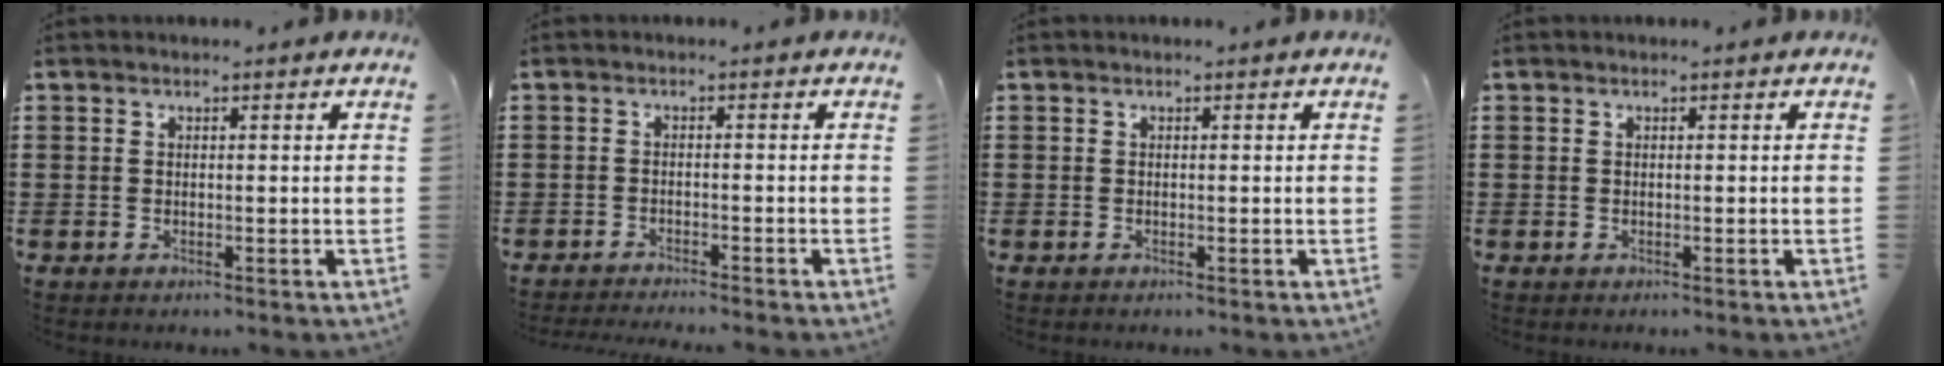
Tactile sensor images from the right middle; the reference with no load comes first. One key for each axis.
{"total": 1.7, "fx": -1.6, "fy": -0.3, "fz": 0.3, "tx": -0.006, "ty": 0.001, "tz": -0.032}
{"total": 0.0}
{"total": 0.0}